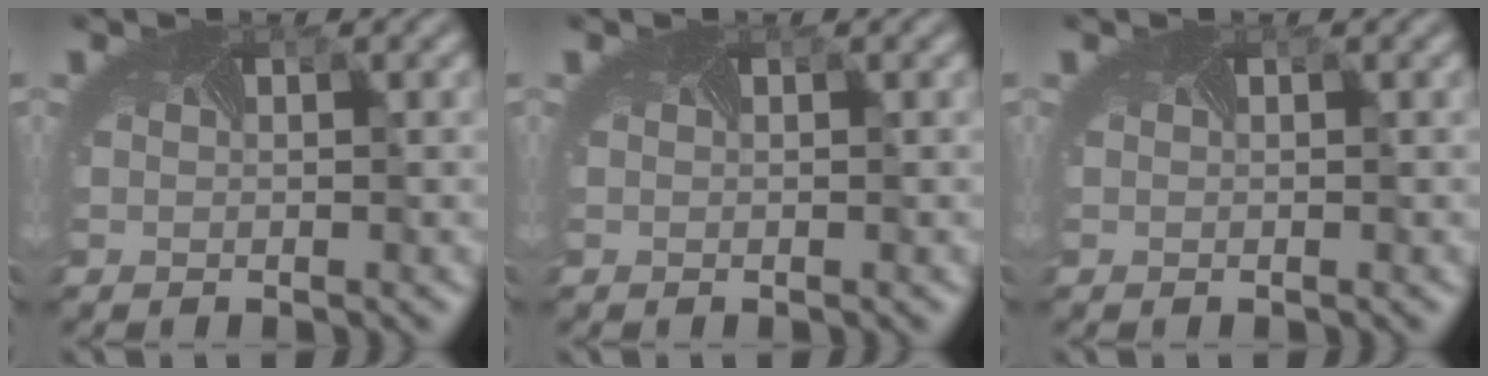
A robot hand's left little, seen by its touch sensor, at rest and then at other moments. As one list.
[{"total": 0.0}, {"total": 0.0}]